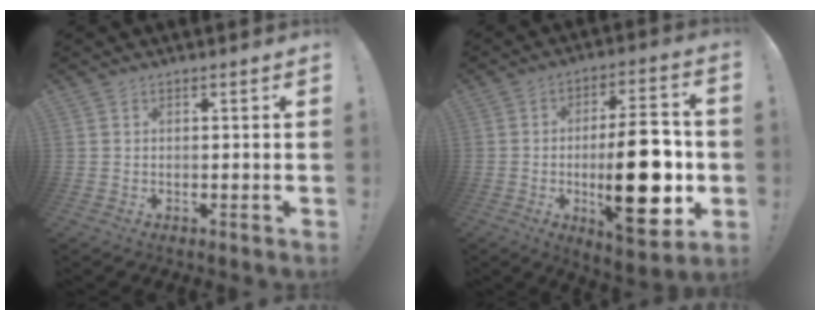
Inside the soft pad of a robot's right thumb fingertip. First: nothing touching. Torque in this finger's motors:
{"motor_torque": [2.13, 2.87, 2.10, -0.67, 0.57]}